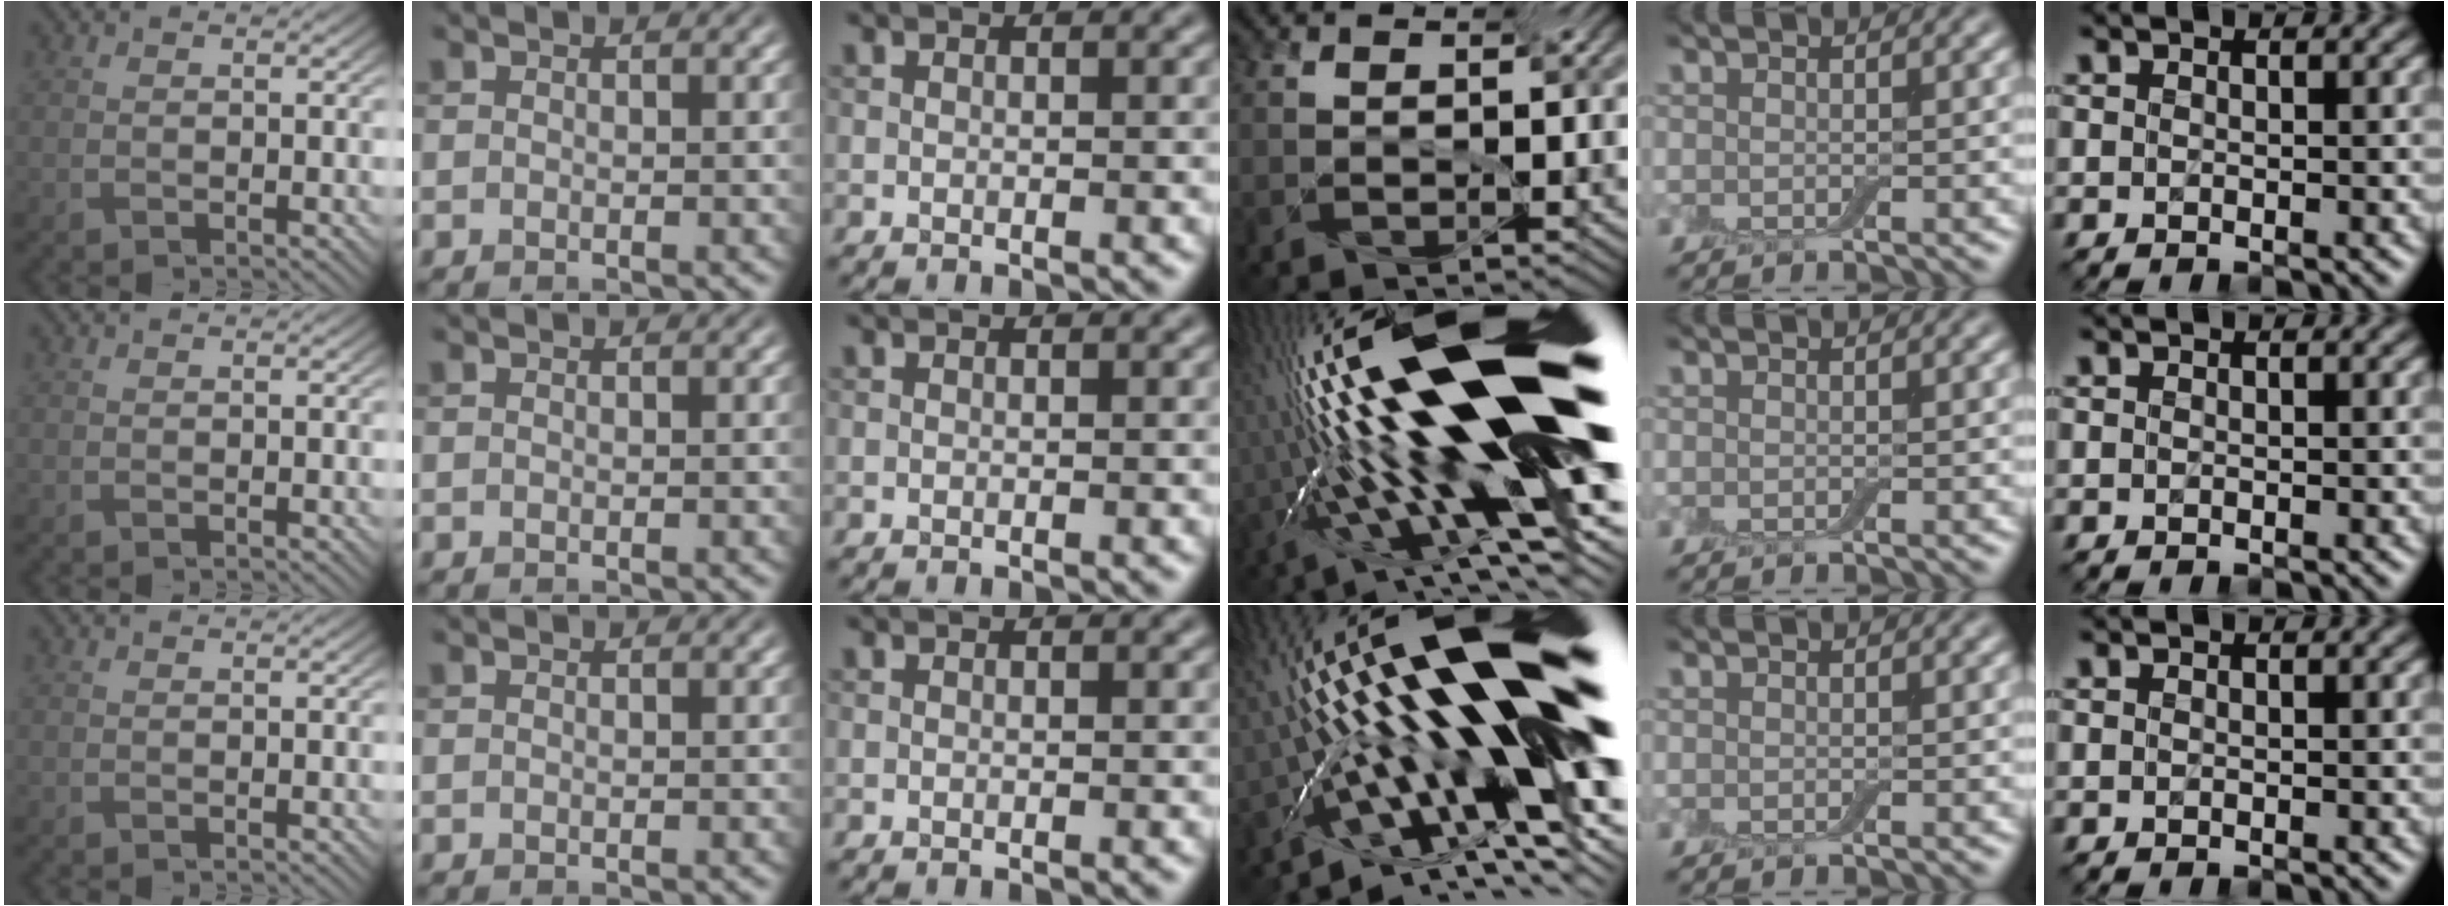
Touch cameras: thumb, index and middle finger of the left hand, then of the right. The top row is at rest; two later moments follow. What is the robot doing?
{"motion": "screw", "object": "jar lid"}